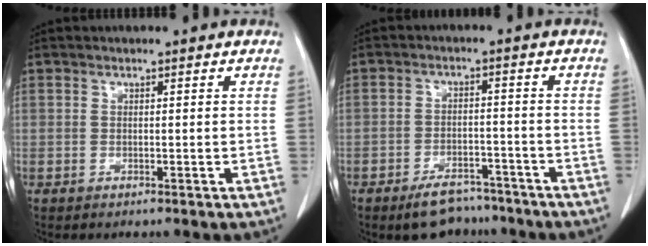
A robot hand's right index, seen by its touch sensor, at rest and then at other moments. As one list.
[{"total": 7.0, "force": [-5.6, 3.1, 2.7], "torque": [-0.042, 0.002, -0.085]}]